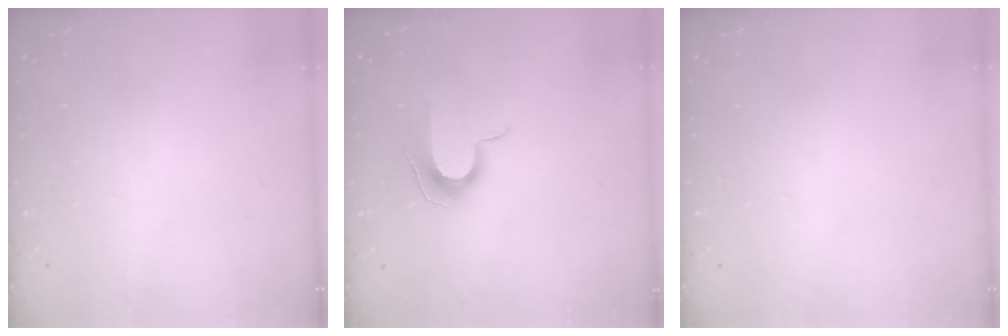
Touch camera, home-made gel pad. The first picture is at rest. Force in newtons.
{"total": 8.9, "press": 8.9, "slide": 0.8}
{"total": 0.0}